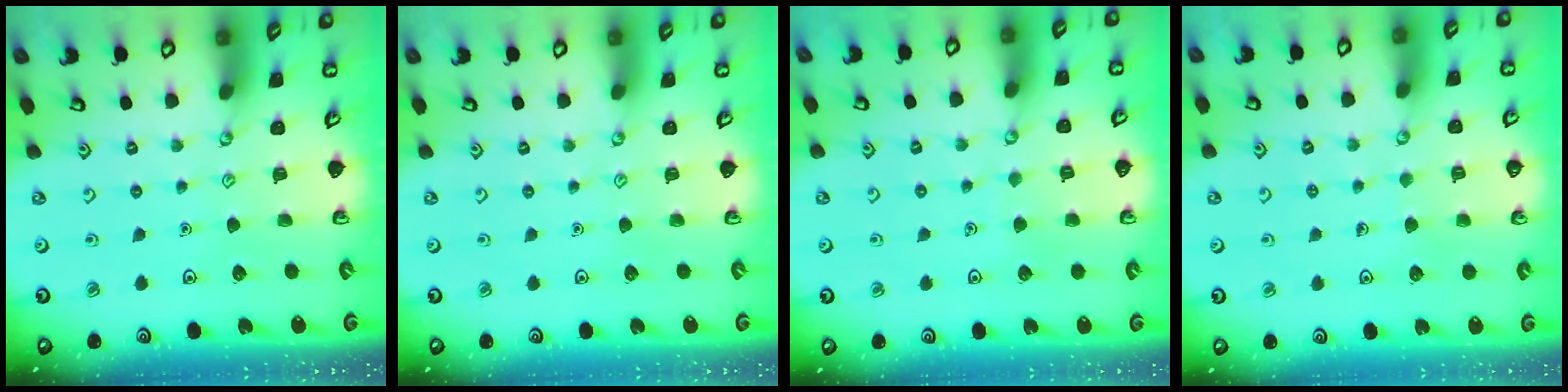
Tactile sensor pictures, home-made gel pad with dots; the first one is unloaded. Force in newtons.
{"total": 0.0}
{"total": 2.7, "press": 2.7, "slide": 0.2}
{"total": 2.9, "press": 2.9, "slide": 0.2}